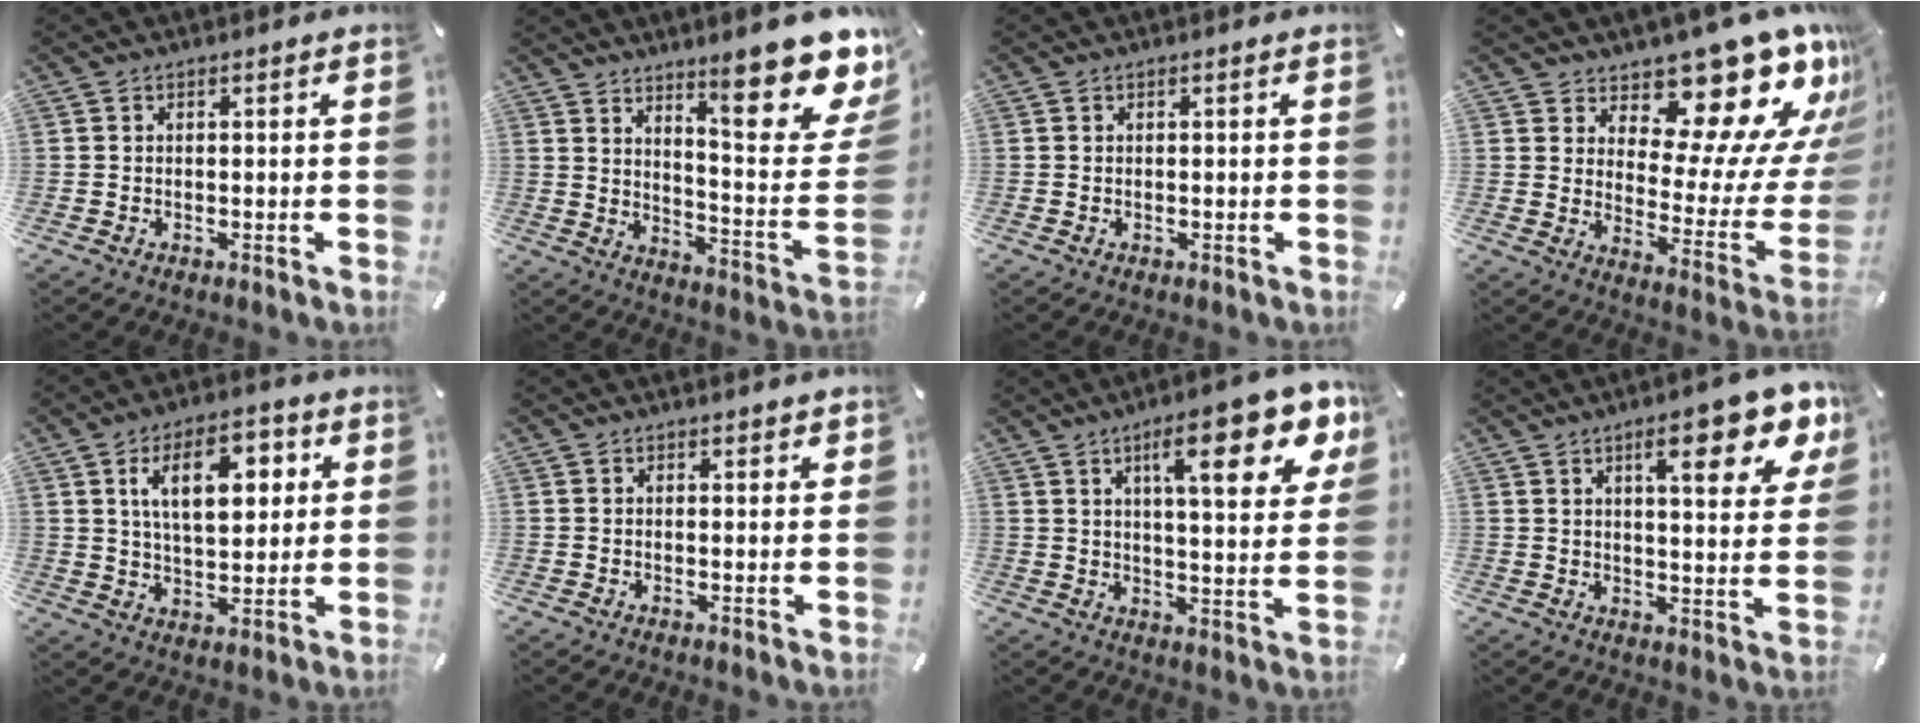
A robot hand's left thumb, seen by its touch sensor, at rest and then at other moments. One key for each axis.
{"total": 19.4, "fx": 13.2, "fy": 5.5, "fz": 13.0, "tx": -0.176, "ty": -0.103, "tz": 0.214}
{"total": 0.0}
{"total": 17.6, "fx": 13.2, "fy": 8.0, "fz": 8.4, "tx": -0.112, "ty": -0.124, "tz": 0.222}
{"total": 13.7, "fx": 5.1, "fy": 7.4, "fz": 10.3, "tx": -0.156, "ty": 0.000, "tz": 0.084}
{"total": 1.0, "fx": 0.9, "fy": 0.4, "fz": 0.3, "tx": 0.000, "ty": -0.003, "tz": 0.015}
{"total": 17.3, "fx": 8.9, "fy": 5.1, "fz": 13.9, "tx": -0.209, "ty": -0.032, "tz": 0.135}
{"total": 14.3, "fx": 8.0, "fy": 4.2, "fz": 11.0, "tx": -0.154, "ty": -0.037, "tz": 0.124}